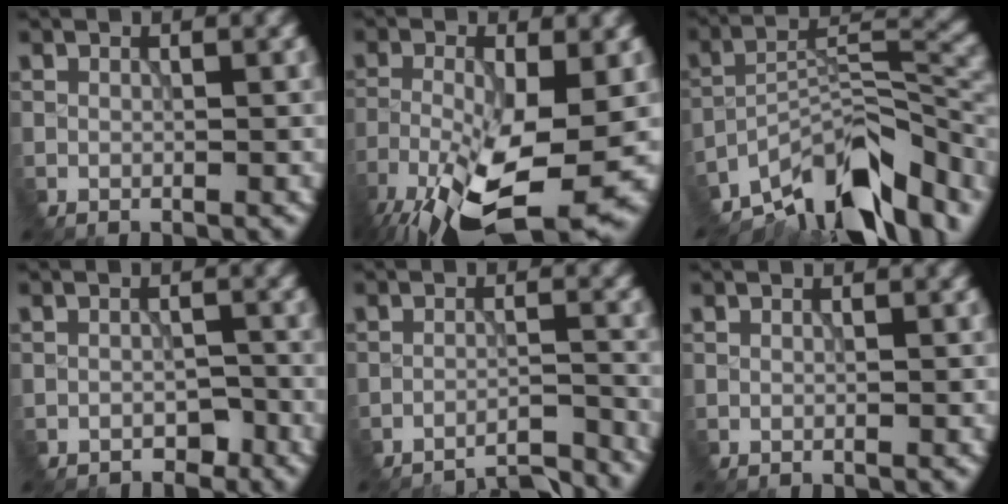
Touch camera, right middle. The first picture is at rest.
{"total": 13.1, "force": [-7.1, 4.4, 10.2], "torque": [-0.216, -0.038, -0.114]}
{"total": 12.4, "force": [-9.5, 4.6, 6.5], "torque": [-0.114, 0.017, -0.163]}
{"total": 1.9, "force": [-1.7, 0.2, -0.8], "torque": [0.007, 0.009, -0.025]}
{"total": 7.4, "force": [-7.3, 0.9, 0.7], "torque": [0.002, 0.024, -0.097]}
{"total": 0.0}